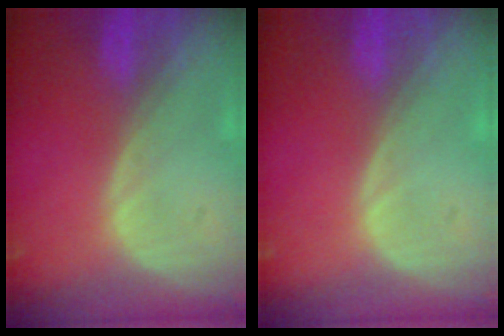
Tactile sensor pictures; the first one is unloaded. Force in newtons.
{"total": 0.0}